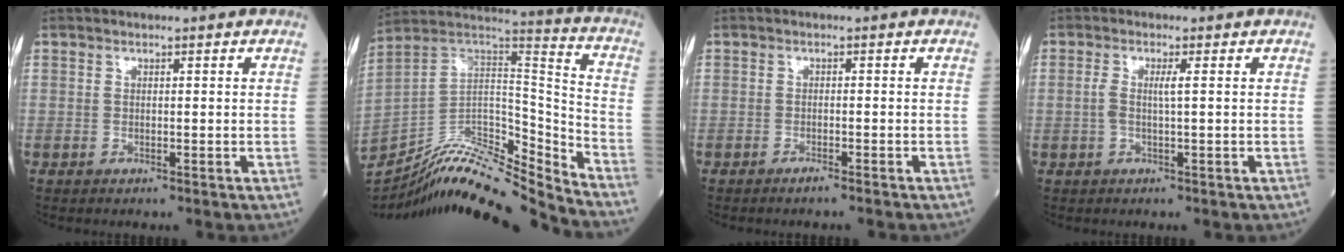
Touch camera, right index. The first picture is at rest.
{"total": 19.4, "force": [-18.6, 0.9, 5.5], "torque": [-0.097, 0.043, -0.314]}
{"total": 1.6, "force": [-1.3, -0.1, 0.8], "torque": [-0.014, -0.001, -0.018]}
{"total": 2.2, "force": [0.2, 0.0, 2.2], "torque": [-0.051, 0.002, 0.001]}